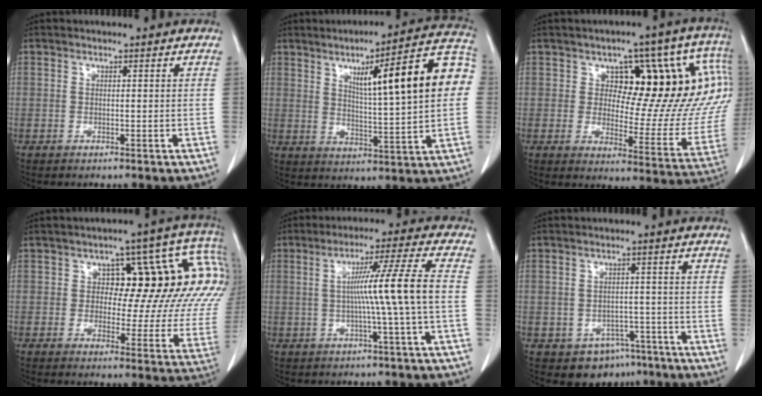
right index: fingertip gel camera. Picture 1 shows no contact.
{"total": 17.7, "force": [4.2, 1.7, 17.1], "torque": [-0.234, 0.028, 0.055]}
{"total": 19.8, "force": [6.9, 8.4, 16.6], "torque": [-0.189, 0.023, 0.091]}
{"total": 15.1, "force": [3.8, 6.7, 13.0], "torque": [-0.151, 0.022, 0.032]}
{"total": 9.4, "force": [-0.7, -2.2, 9.1], "torque": [-0.151, 0.011, -0.004]}
{"total": 6.7, "force": [-4.0, 5.1, 1.7], "torque": [-0.009, 0.014, -0.045]}